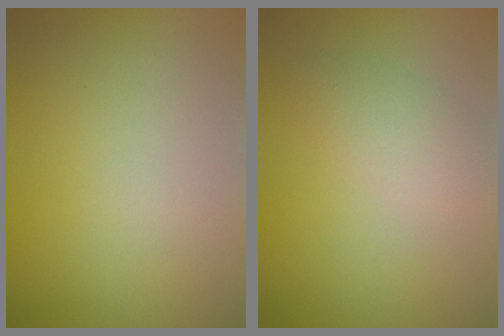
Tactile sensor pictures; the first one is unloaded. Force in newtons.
{"total": 2.3, "press": 2.3, "slide": 0.1}